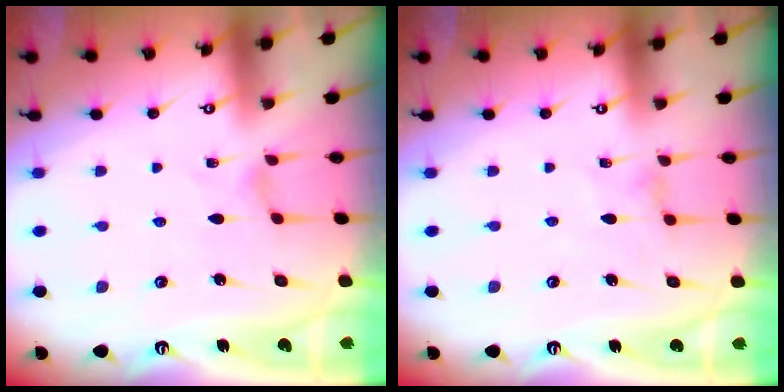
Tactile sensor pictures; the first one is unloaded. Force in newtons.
{"total": 0.8, "press": 0.8, "slide": 0.3}